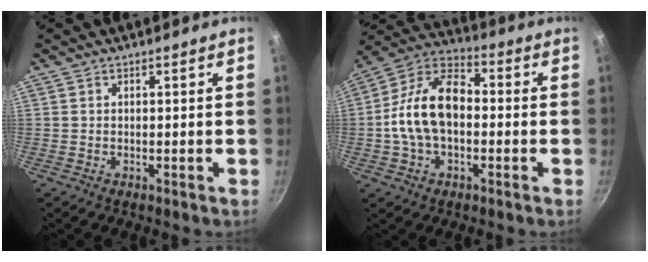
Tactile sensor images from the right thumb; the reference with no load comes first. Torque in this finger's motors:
{"motor_torque": [1.97, 1.96, 1.48, -0.77, 0.61]}